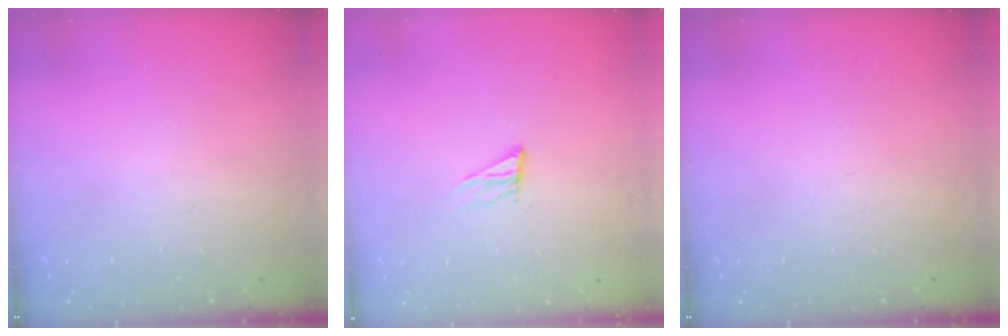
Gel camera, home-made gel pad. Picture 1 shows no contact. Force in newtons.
{"total": 7.6, "press": 7.6, "slide": 0.3}
{"total": 0.0}